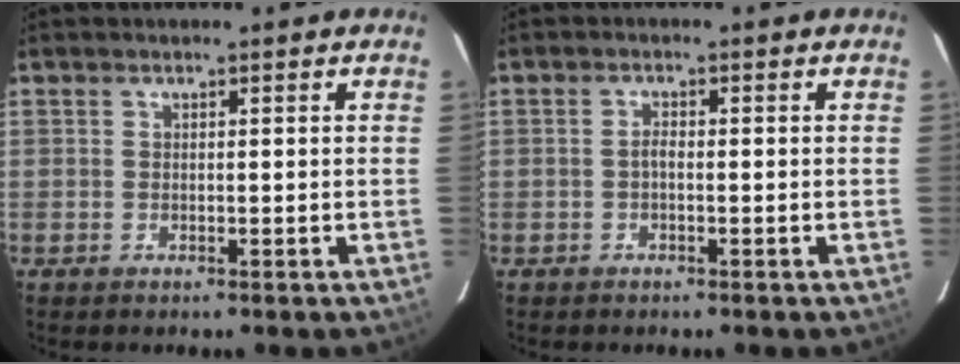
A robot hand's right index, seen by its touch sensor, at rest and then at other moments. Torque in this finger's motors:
{"motor_torque": [0.25, -0.08, 0.19, 0.04]}